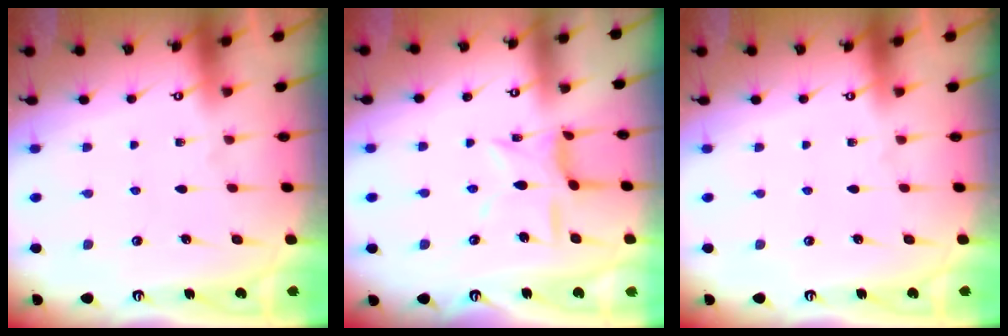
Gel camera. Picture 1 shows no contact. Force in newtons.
{"total": 9.2, "press": 9.2, "slide": 0.7}
{"total": 0.0}